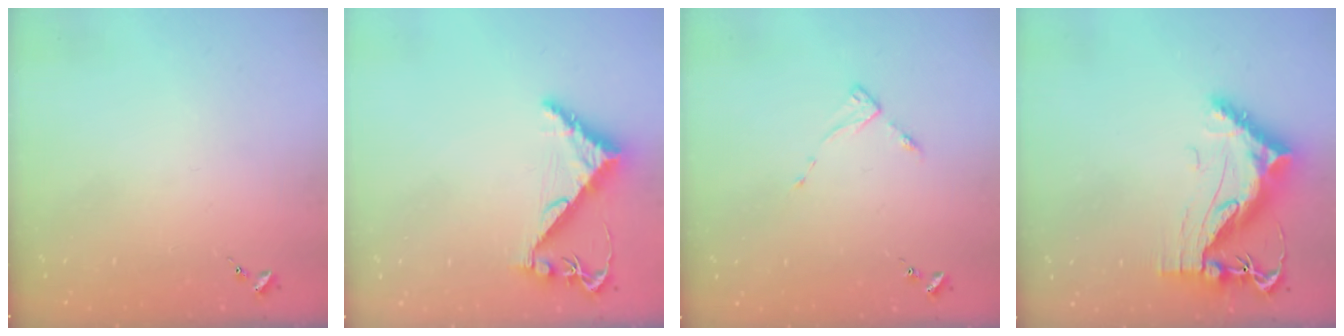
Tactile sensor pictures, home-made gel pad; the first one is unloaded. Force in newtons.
{"total": 7.9, "press": 7.9, "slide": 0.8}
{"total": 3.7, "press": 3.6, "slide": 0.4}
{"total": 11.9, "press": 11.9, "slide": 1.0}